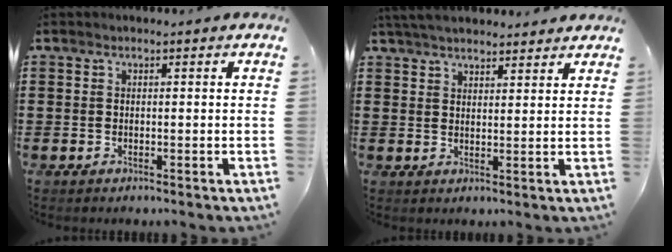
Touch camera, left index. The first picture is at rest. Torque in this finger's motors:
{"motor_torque": [1.33, -0.81, 0.09, -0.11]}